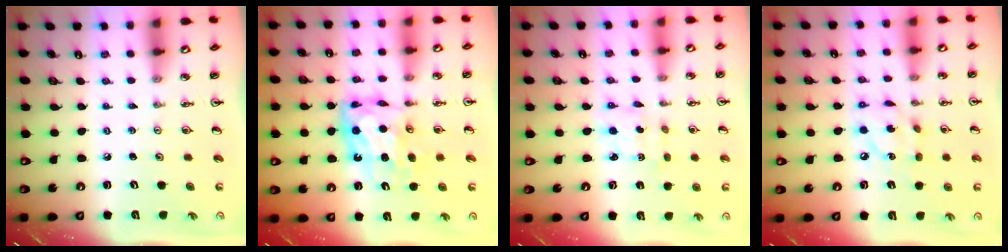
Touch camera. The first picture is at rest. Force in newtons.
{"total": 10.2, "press": 10.2, "slide": 0.9}
{"total": 2.1, "press": 2.0, "slide": 0.8}
{"total": 9.8, "press": 9.8, "slide": 0.6}